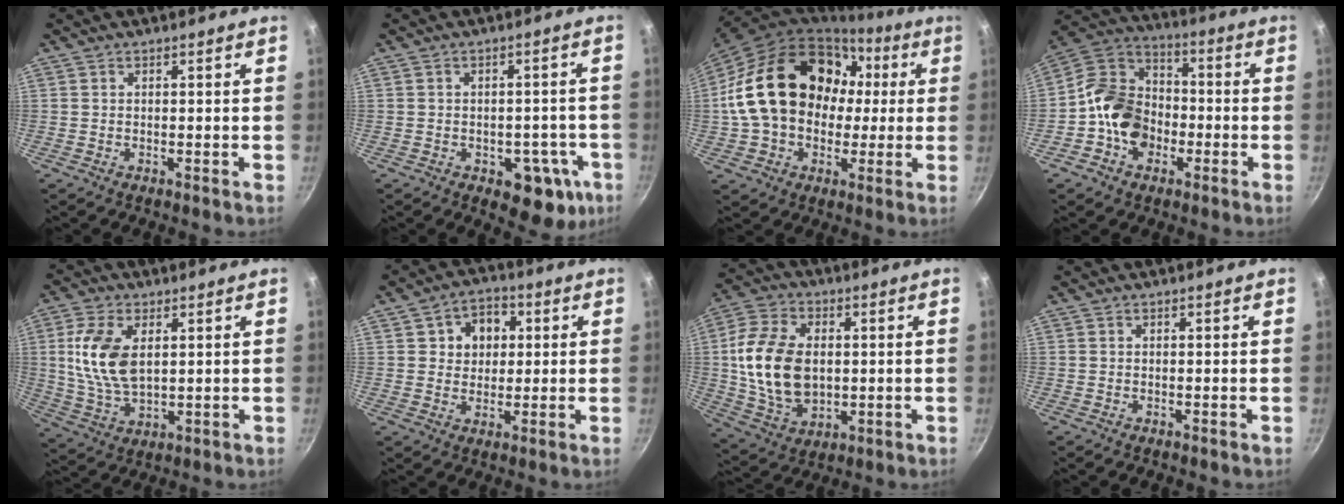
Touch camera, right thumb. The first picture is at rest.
{"total": 10.6, "force": [-3.8, 6.5, 7.4], "torque": [-0.040, 0.018, -0.041]}
{"total": 24.3, "force": [2.6, 18.3, 15.7], "torque": [-0.260, 0.057, 0.051]}
{"total": 13.6, "force": [-3.7, 10.8, 7.4], "torque": [-0.099, 0.042, -0.087]}
{"total": 11.9, "force": [2.5, 6.7, 9.5], "torque": [-0.185, -0.013, 0.054]}
{"total": 7.8, "force": [2.1, 6.5, 3.8], "torque": [-0.021, 0.002, 0.025]}
{"total": 16.8, "force": [0.8, 11.3, 12.5], "torque": [-0.224, -0.002, 0.020]}
{"total": 0.0}